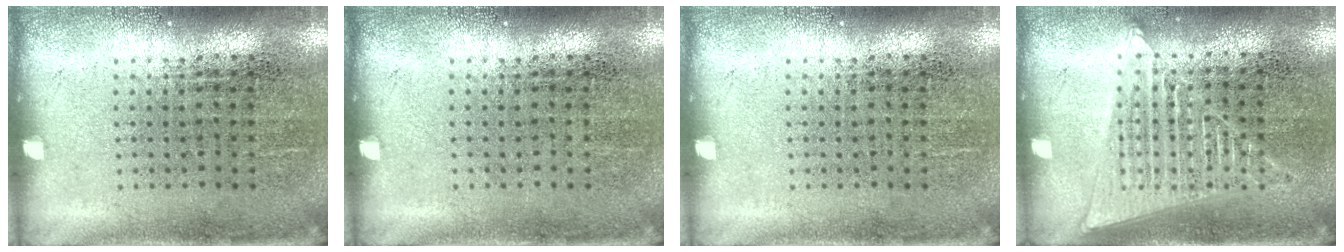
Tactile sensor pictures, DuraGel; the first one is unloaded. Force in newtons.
{"total": 0.0}
{"total": 0.0}
{"total": 1.4, "press": 1.4, "slide": 0.3}